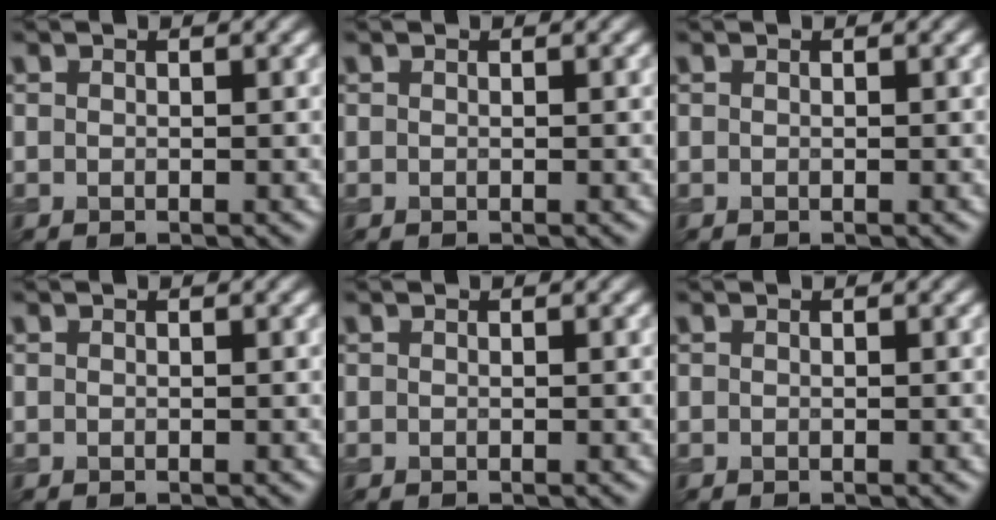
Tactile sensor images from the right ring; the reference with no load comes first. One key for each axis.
{"total": 0.0}
{"total": 0.0}
{"total": 0.0}
{"total": 0.0}
{"total": 0.0}